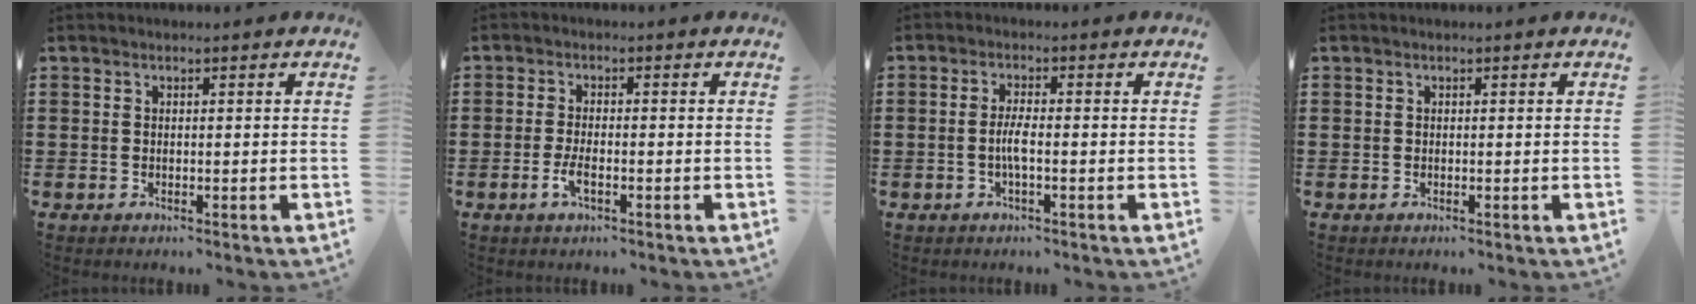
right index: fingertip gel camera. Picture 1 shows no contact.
{"total": 2.7, "force": [-1.2, 0.7, 2.4], "torque": [-0.055, -0.004, -0.026]}
{"total": 2.8, "force": [-0.8, 0.3, 2.7], "torque": [-0.064, -0.005, -0.020]}
{"total": 0.0}